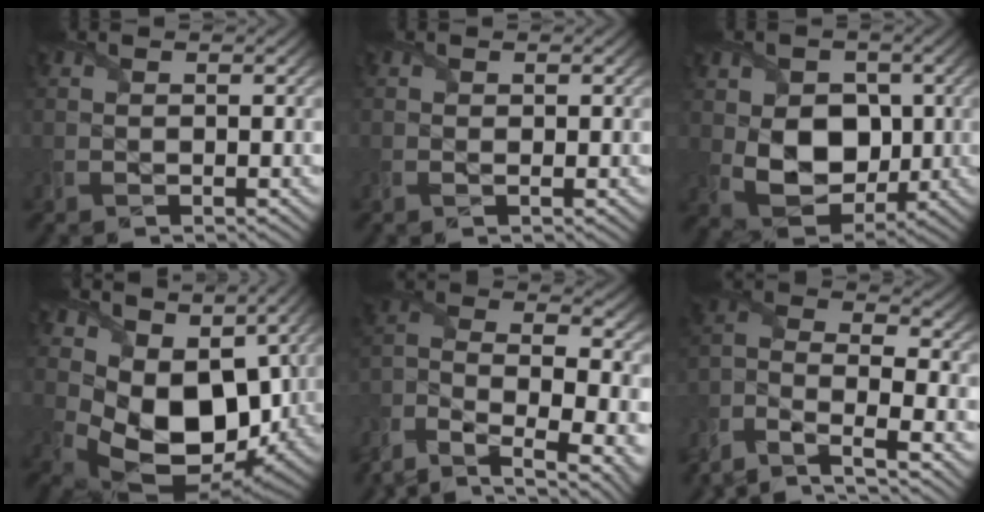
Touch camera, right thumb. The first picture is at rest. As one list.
[{"total": 1.0, "force": [0.0, 0.6, 0.8], "torque": [-0.015, -0.003, -0.001]}, {"total": 9.1, "force": [0.1, 6.9, 5.9], "torque": [-0.123, -0.018, 0.003]}, {"total": 12.7, "force": [3.3, 8.9, 8.5], "torque": [-0.180, -0.028, 0.070]}, {"total": 14.0, "force": [-8.2, 6.0, 9.7], "torque": [-0.229, -0.018, -0.146]}, {"total": 11.0, "force": [-7.5, 3.7, 7.1], "torque": [-0.158, -0.011, -0.154]}]